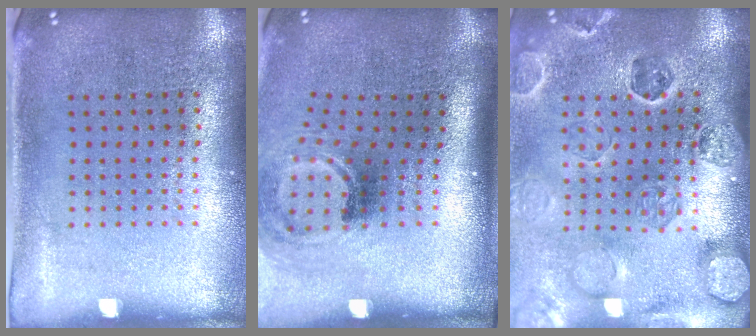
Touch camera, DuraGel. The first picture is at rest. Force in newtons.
{"total": 2.0, "press": 1.3, "slide": 1.5}
{"total": 2.6, "press": 2.6, "slide": 0.3}